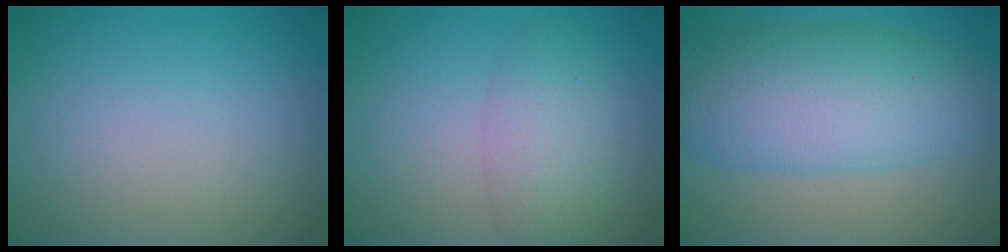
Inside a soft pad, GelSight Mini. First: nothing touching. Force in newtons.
{"total": 2.4, "press": 2.4, "slide": 0.2}
{"total": 8.6, "press": 8.6, "slide": 0.4}